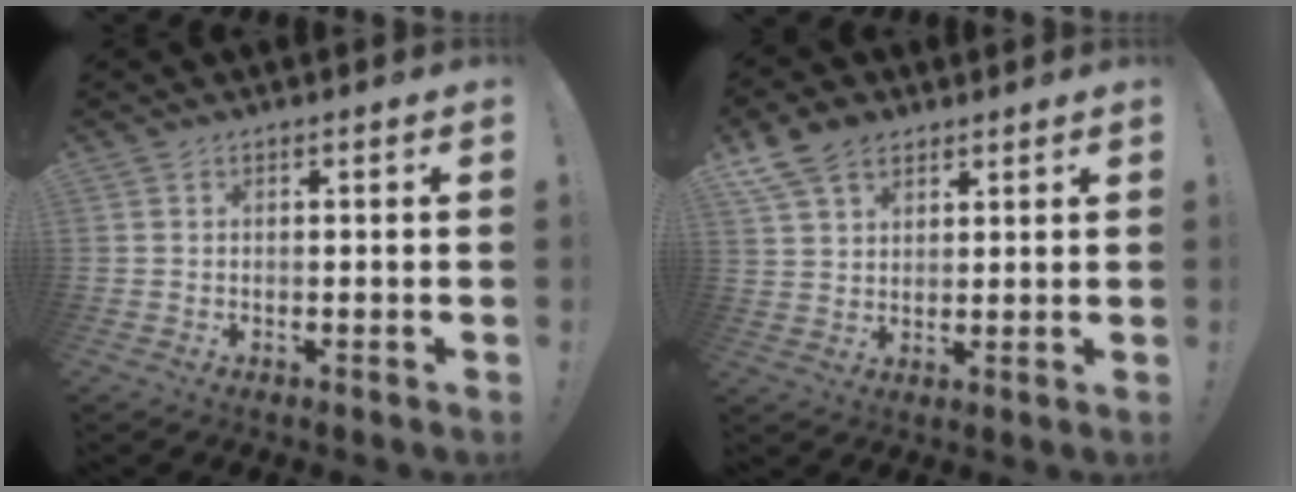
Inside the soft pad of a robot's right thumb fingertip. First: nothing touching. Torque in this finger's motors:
{"motor_torque": [-0.58, 1.00, -0.04, 0.19, 0.25]}